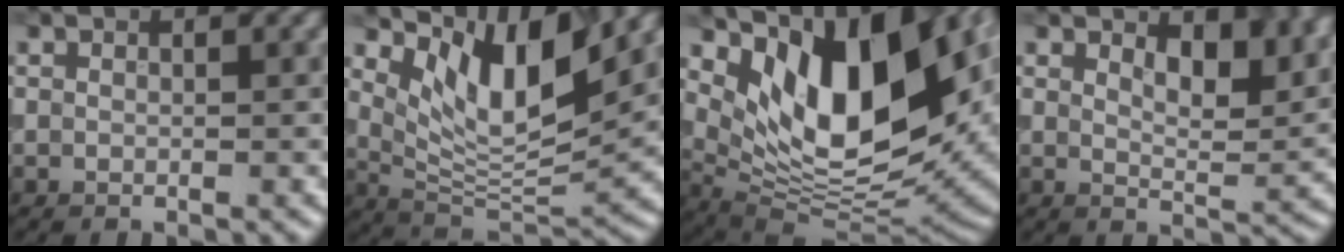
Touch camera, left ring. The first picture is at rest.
{"total": 8.5, "force": [4.5, 2.8, 6.6], "torque": [-0.115, -0.013, 0.086]}
{"total": 14.4, "force": [5.0, 6.7, 11.7], "torque": [-0.174, -0.006, 0.089]}
{"total": 5.5, "force": [3.1, 2.2, 4.0], "torque": [-0.059, -0.008, 0.047]}